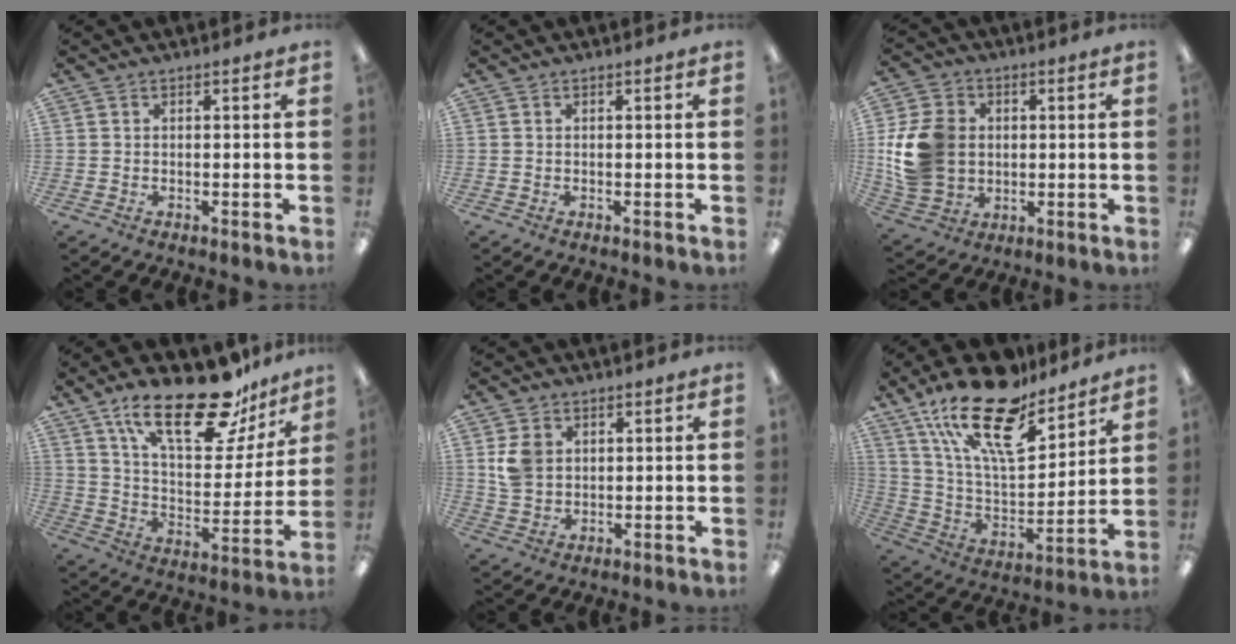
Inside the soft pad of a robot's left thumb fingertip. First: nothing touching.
{"total": 0.0}
{"total": 13.6, "force": [1.1, 11.4, 7.5], "torque": [-0.159, 0.012, 0.025]}
{"total": 24.1, "force": [16.6, 8.9, 15.1], "torque": [-0.234, -0.098, 0.279]}
{"total": 6.0, "force": [2.0, 4.9, 2.8], "torque": [-0.047, 0.004, 0.039]}
{"total": 22.6, "force": [15.6, 8.6, 13.9], "torque": [-0.256, -0.094, 0.274]}